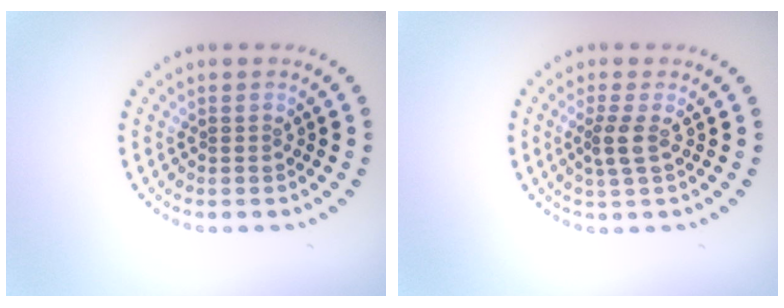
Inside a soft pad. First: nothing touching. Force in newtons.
{"total": 1.9, "press": 1.5, "slide": 1.1}